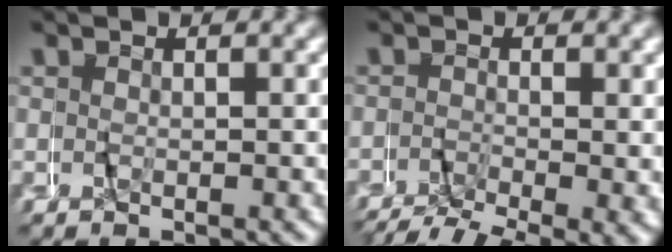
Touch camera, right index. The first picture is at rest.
{"total": 4.7, "force": [-3.6, 1.7, 2.6], "torque": [-0.034, -0.017, -0.052]}